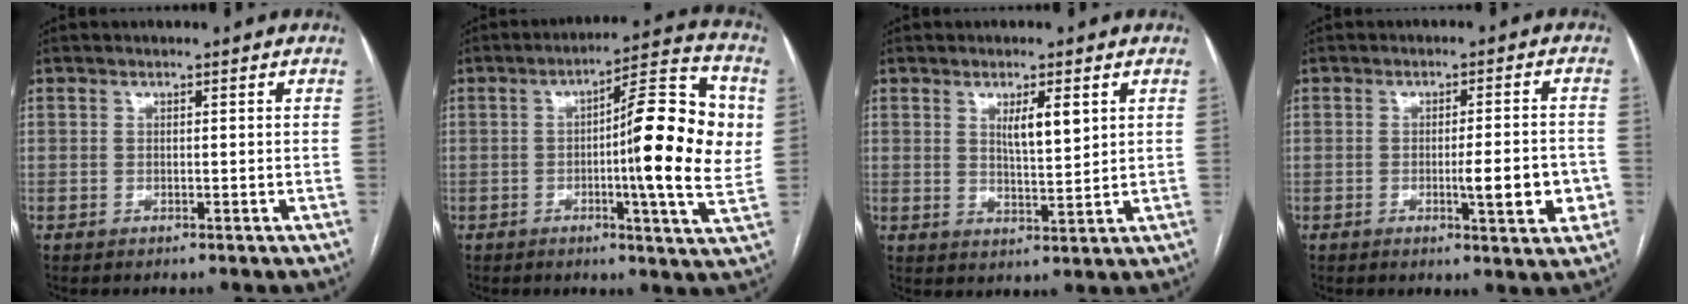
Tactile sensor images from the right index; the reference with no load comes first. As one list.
[{"total": 16.6, "force": [0.8, 1.6, 16.5], "torque": [-0.225, 0.017, 0.003]}, {"total": 4.6, "force": [1.9, 0.9, 4.1], "torque": [-0.072, -0.005, 0.037]}, {"total": 7.5, "force": [-1.9, 1.0, 7.2], "torque": [-0.094, -0.002, -0.024]}]